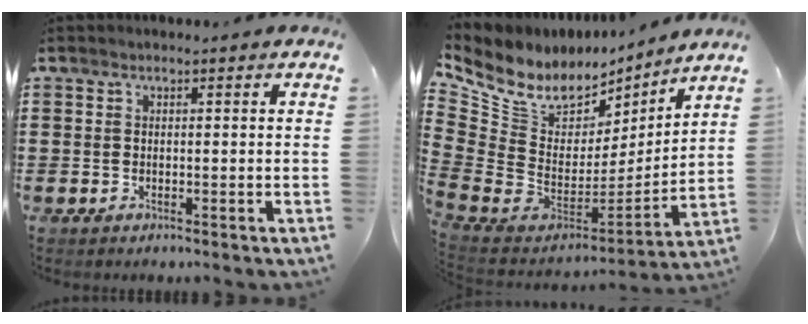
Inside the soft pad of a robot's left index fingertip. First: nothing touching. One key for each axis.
{"total": 8.5, "fx": 5.9, "fy": 5.2, "fz": 3.3, "tx": -0.112, "ty": -0.051, "tz": 0.108}